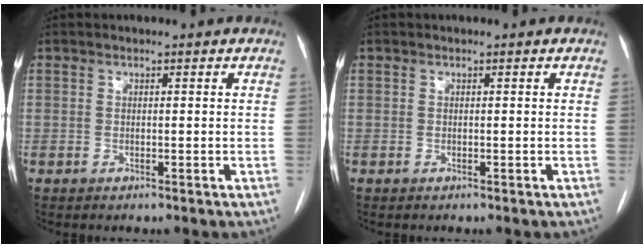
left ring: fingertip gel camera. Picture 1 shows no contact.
{"total": 0.0}